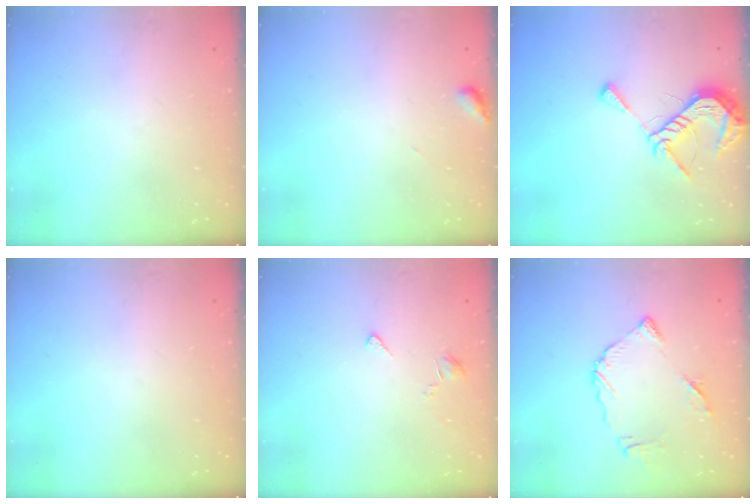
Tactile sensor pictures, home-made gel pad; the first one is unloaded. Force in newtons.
{"total": 2.6, "press": 2.6, "slide": 0.3}
{"total": 9.1, "press": 9.0, "slide": 1.0}
{"total": 0.0}
{"total": 2.7, "press": 2.7, "slide": 0.5}
{"total": 11.9, "press": 11.8, "slide": 1.3}